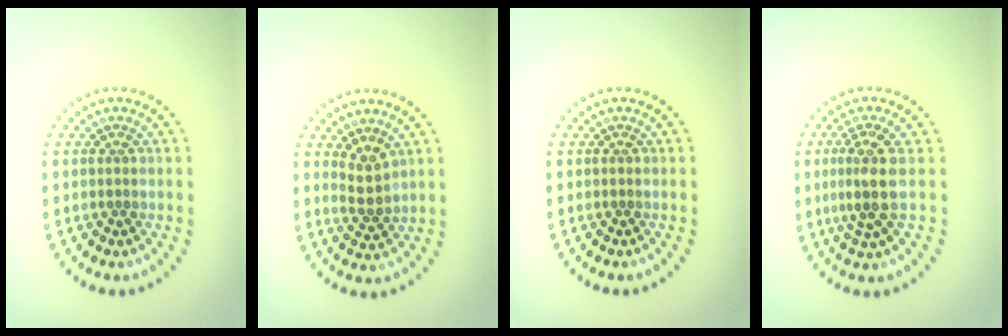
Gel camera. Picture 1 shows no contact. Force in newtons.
{"total": 1.8, "press": 1.4, "slide": 1.0}
{"total": 0.0}
{"total": 3.2, "press": 2.6, "slide": 1.8}